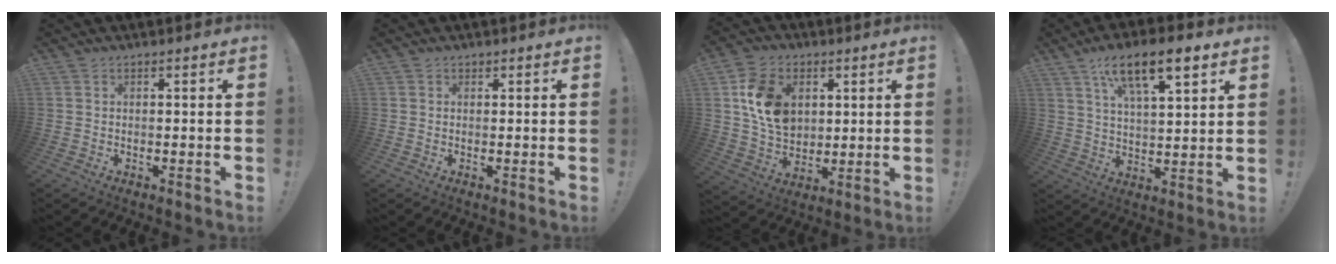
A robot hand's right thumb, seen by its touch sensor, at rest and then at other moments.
{"total": 0.6, "force": [0.4, 0.4, -0.1], "torque": [0.007, -0.003, 0.007]}
{"total": 15.0, "force": [4.4, 11.3, 8.9], "torque": [-0.147, -0.002, 0.089]}
{"total": 13.8, "force": [7.9, 4.5, 10.4], "torque": [-0.162, -0.032, 0.129]}